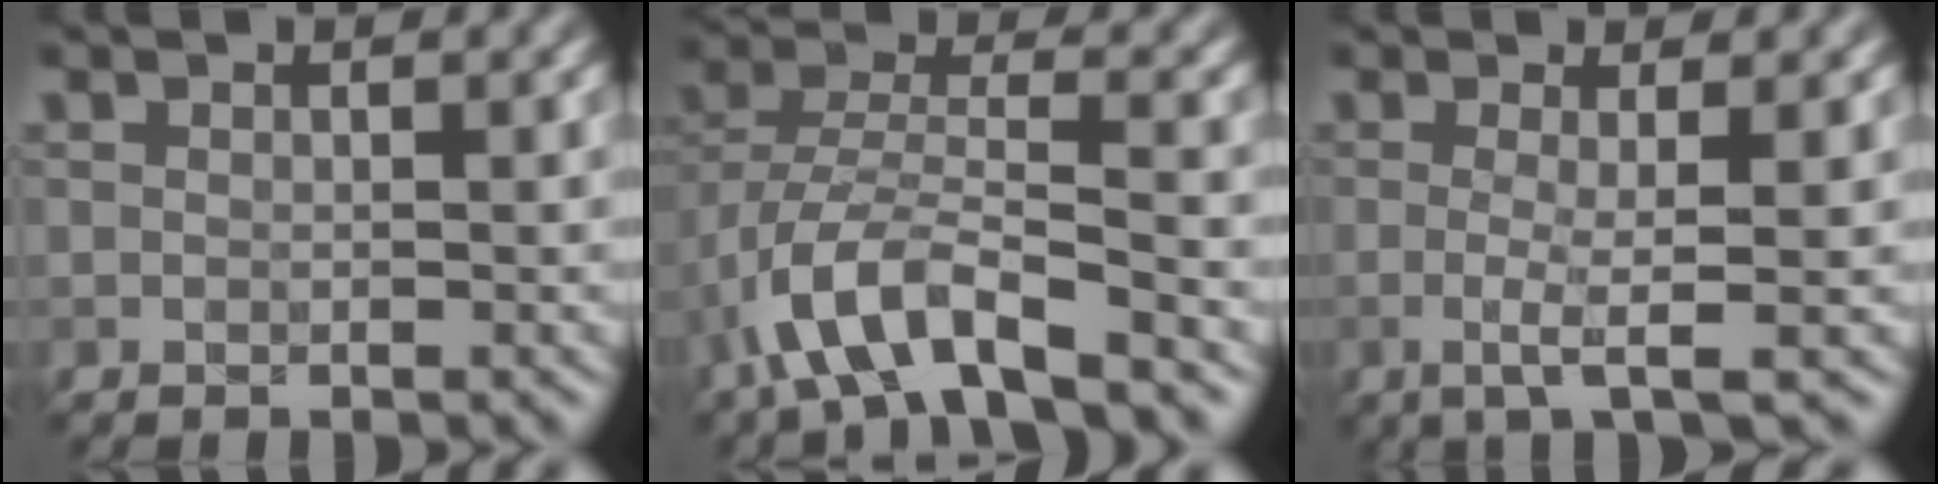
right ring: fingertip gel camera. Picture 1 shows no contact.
{"total": 6.5, "force": [-4.0, 2.0, 4.7], "torque": [-0.090, 0.003, -0.079]}
{"total": 3.0, "force": [-0.4, 0.5, 2.9], "torque": [-0.056, -0.007, -0.013]}